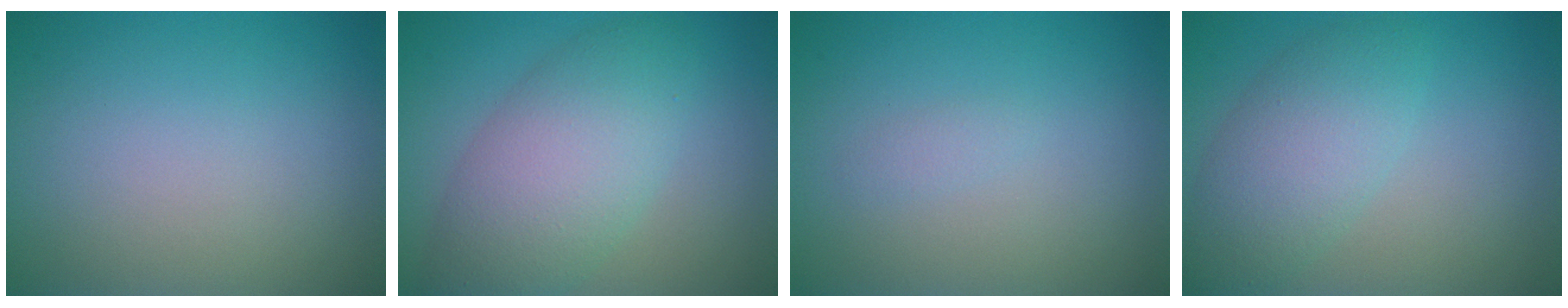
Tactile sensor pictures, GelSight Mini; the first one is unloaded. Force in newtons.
{"total": 6.8, "press": 6.8, "slide": 0.2}
{"total": 0.6, "press": 0.6, "slide": 0.0}
{"total": 4.7, "press": 4.7, "slide": 0.2}